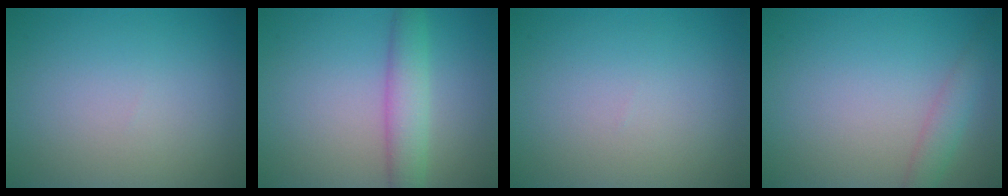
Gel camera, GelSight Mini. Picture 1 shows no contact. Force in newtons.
{"total": 3.5, "press": 3.5, "slide": 0.1}
{"total": 0.0}
{"total": 2.0, "press": 2.0, "slide": 0.0}